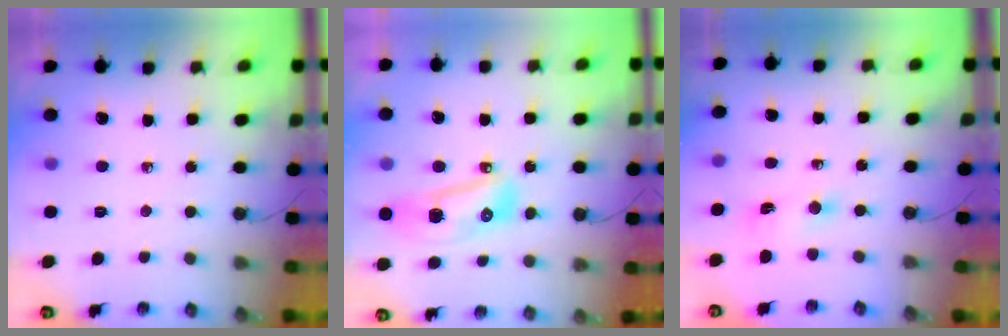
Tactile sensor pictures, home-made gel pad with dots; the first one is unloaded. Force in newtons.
{"total": 12.6, "press": 12.5, "slide": 1.6}
{"total": 2.4, "press": 2.4, "slide": 0.3}